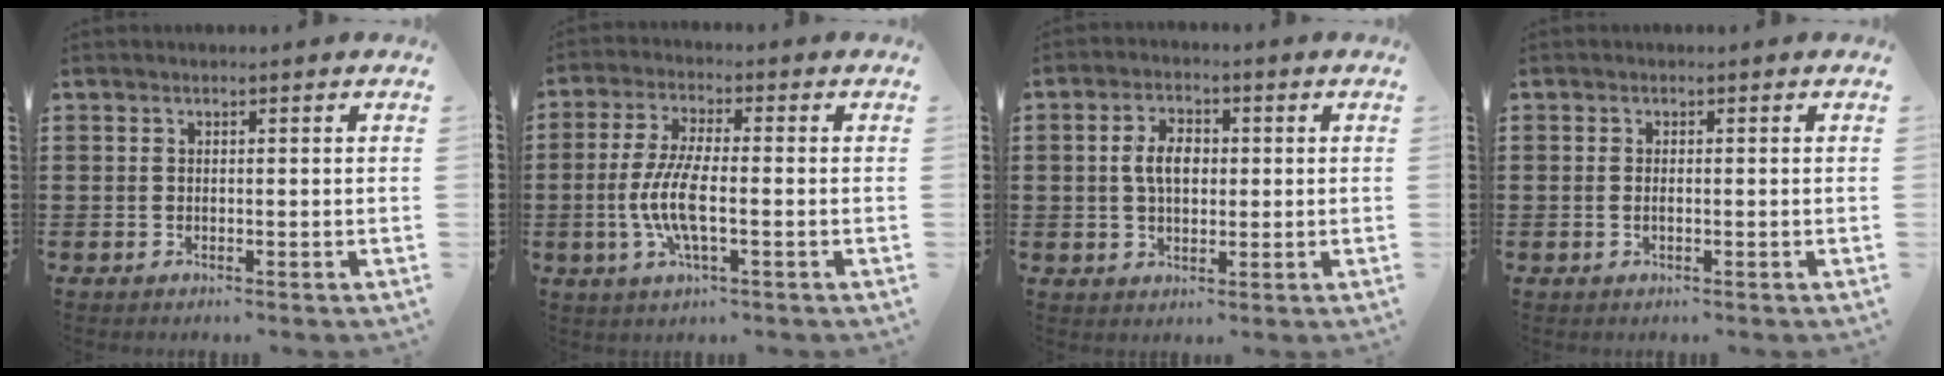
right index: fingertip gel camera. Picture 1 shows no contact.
{"total": 7.4, "force": [-1.7, 1.9, 6.9], "torque": [-0.161, -0.014, -0.040]}
{"total": 5.1, "force": [0.4, 2.8, 4.3], "torque": [-0.087, 0.012, 0.005]}
{"total": 0.7, "force": [-0.1, 0.2, 0.7], "torque": [-0.014, -0.003, -0.002]}